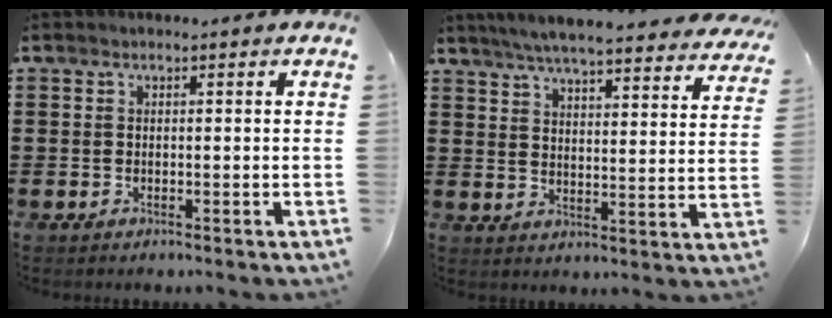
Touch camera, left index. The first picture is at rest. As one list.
[{"total": 6.0, "force": [5.6, -0.3, 2.2], "torque": [-0.064, -0.033, 0.097]}]